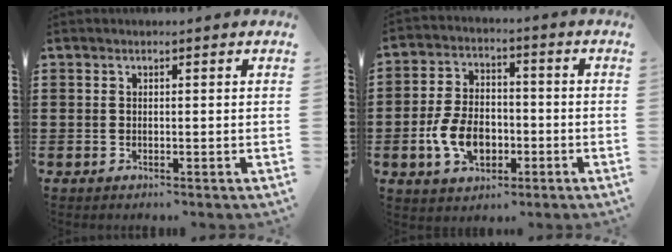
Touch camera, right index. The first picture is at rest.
{"total": 8.3, "force": [-2.4, 5.3, 5.9], "torque": [-0.123, 0.001, -0.045]}